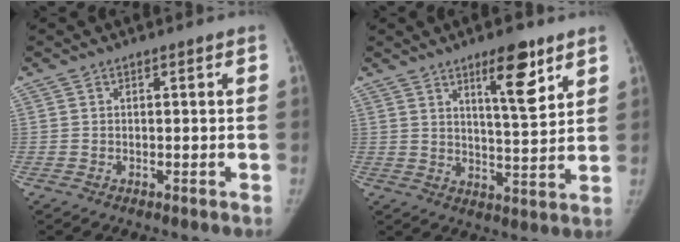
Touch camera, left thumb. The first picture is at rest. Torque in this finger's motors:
{"motor_torque": [0.02, -0.18, 1.04, -0.83, 0.23]}